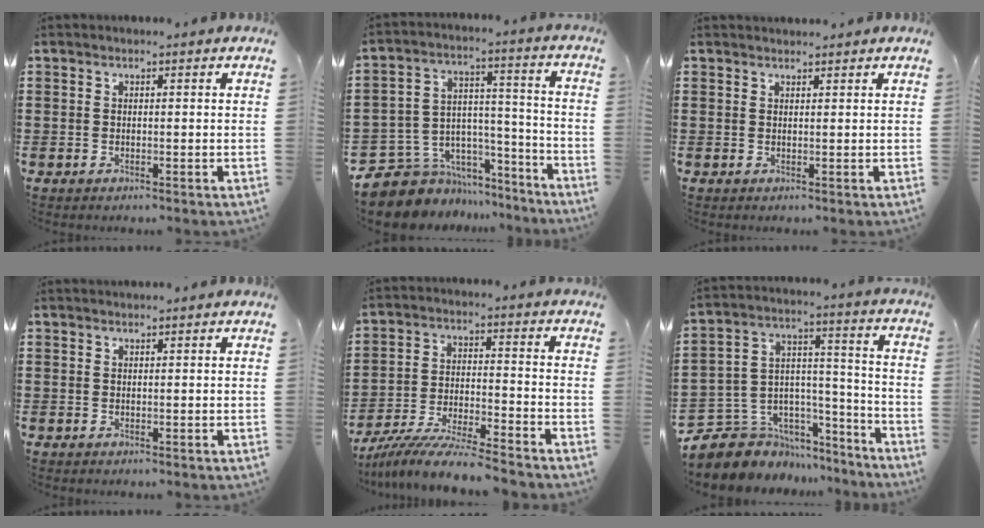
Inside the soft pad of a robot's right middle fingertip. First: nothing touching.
{"total": 8.0, "force": [-6.4, 4.6, 1.0], "torque": [-0.045, 0.004, -0.122]}
{"total": 1.1, "force": [1.1, 0.0, 0.0], "torque": [-0.002, -0.001, 0.021]}
{"total": 0.6, "force": [0.6, -0.1, 0.1], "torque": [-0.003, 0.000, 0.012]}
{"total": 8.4, "force": [-8.0, -0.2, 2.6], "torque": [-0.047, 0.002, -0.156]}
{"total": 7.5, "force": [-5.5, 5.1, 0.2], "torque": [-0.039, -0.002, -0.104]}